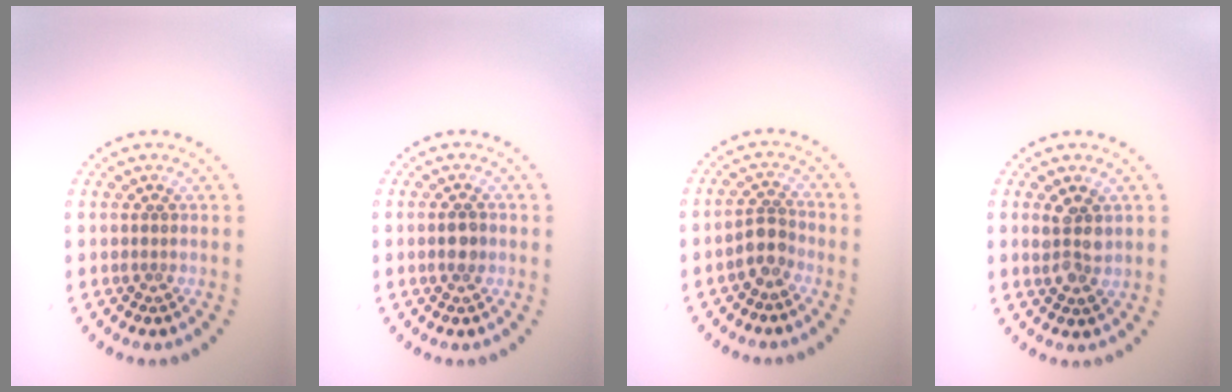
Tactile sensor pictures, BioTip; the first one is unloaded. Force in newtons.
{"total": 1.5, "press": 1.5, "slide": 0.1}
{"total": 2.2, "press": 1.8, "slide": 1.3}
{"total": 2.6, "press": 2.5, "slide": 0.8}